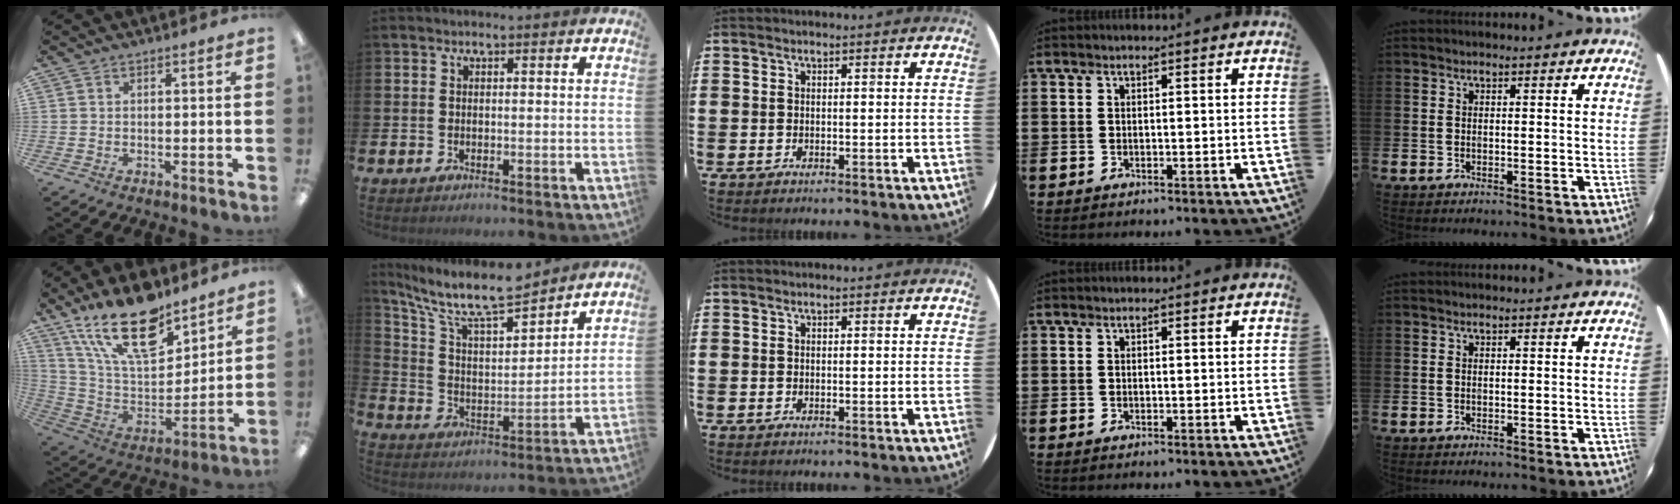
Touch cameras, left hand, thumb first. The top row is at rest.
{"thumb": {"total": 22.1, "force": [15.0, 9.4, 13.2], "torque": [-0.246, -0.085, 0.265]}, "index": {"total": 10.5, "force": [9.2, 2.2, 4.5], "torque": [-0.119, -0.056, 0.160]}}